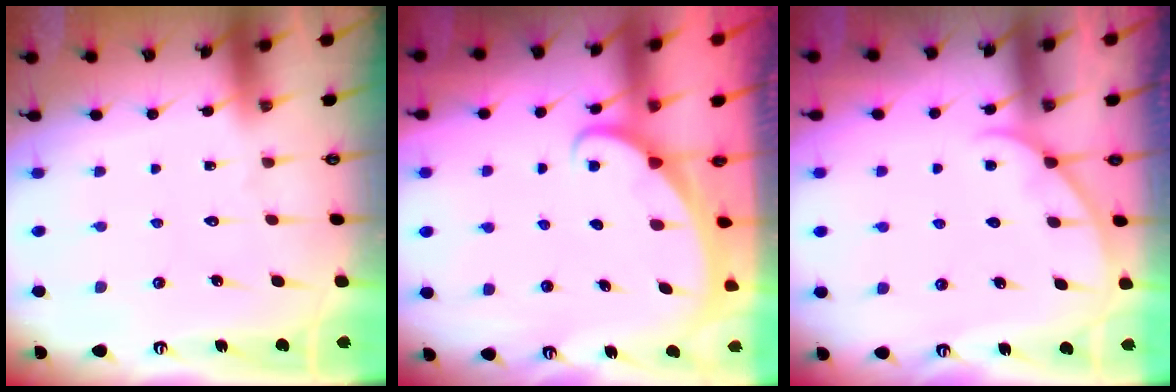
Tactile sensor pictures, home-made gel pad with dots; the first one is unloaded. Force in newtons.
{"total": 1.8, "press": 1.8, "slide": 0.1}
{"total": 3.6, "press": 3.6, "slide": 0.3}